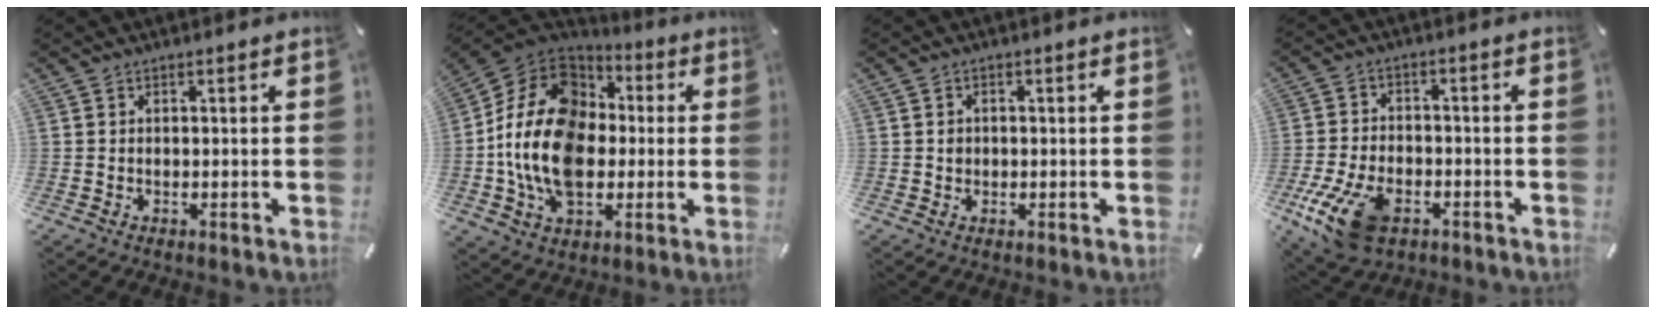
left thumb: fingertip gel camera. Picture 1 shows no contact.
{"total": 19.5, "force": [-2.2, 14.6, 12.8], "torque": [-0.280, 0.015, -0.040]}
{"total": 1.3, "force": [-0.1, 1.1, 0.6], "torque": [-0.011, 0.005, -0.004]}
{"total": 13.4, "force": [-6.5, 8.0, 8.6], "torque": [-0.174, 0.023, -0.116]}